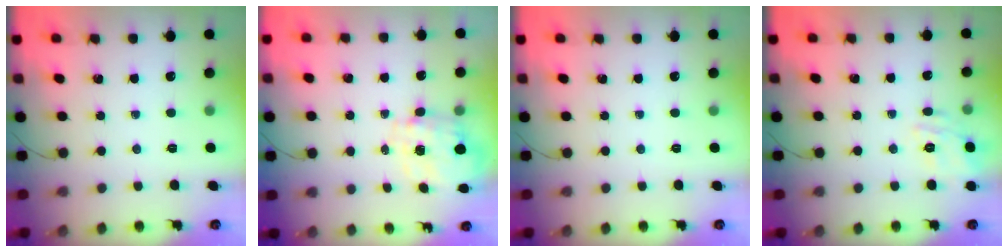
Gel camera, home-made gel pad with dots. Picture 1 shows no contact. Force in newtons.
{"total": 2.8, "press": 2.6, "slide": 1.2}
{"total": 0.0}
{"total": 7.0, "press": 6.9, "slide": 1.0}